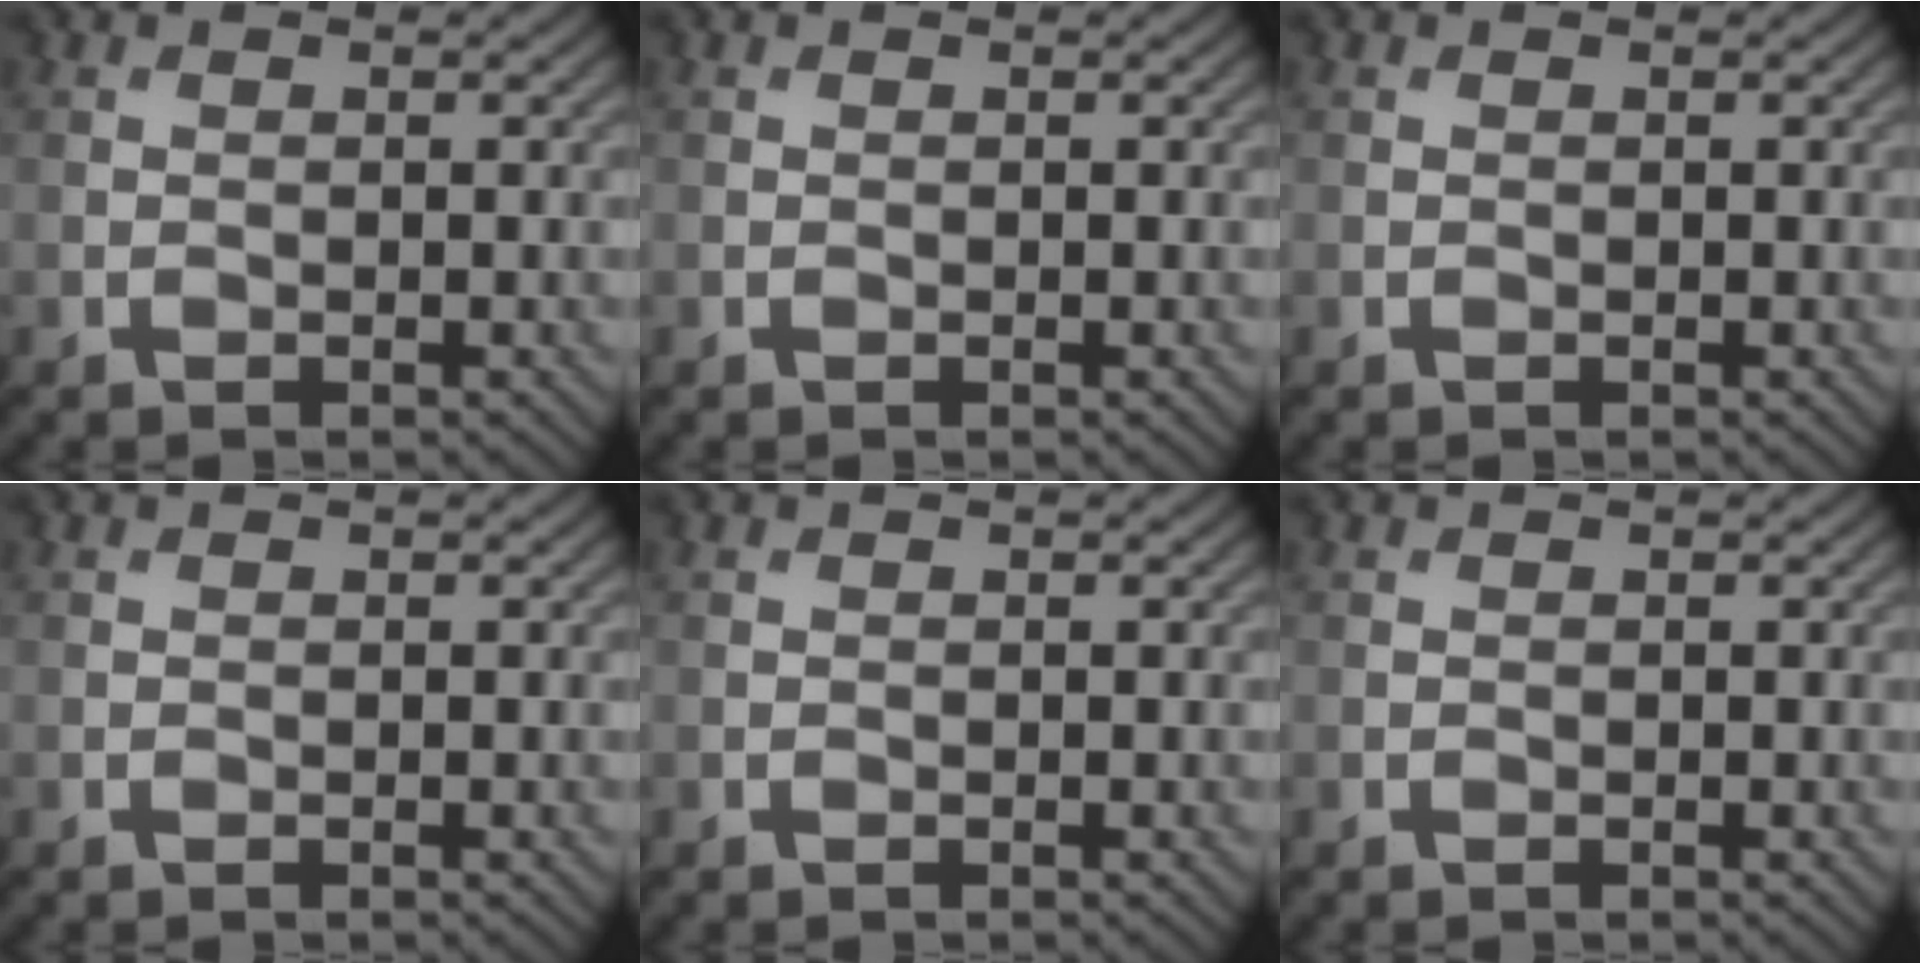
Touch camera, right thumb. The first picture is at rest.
{"total": 0.0}
{"total": 0.0}
{"total": 0.0}
{"total": 0.0}
{"total": 0.0}